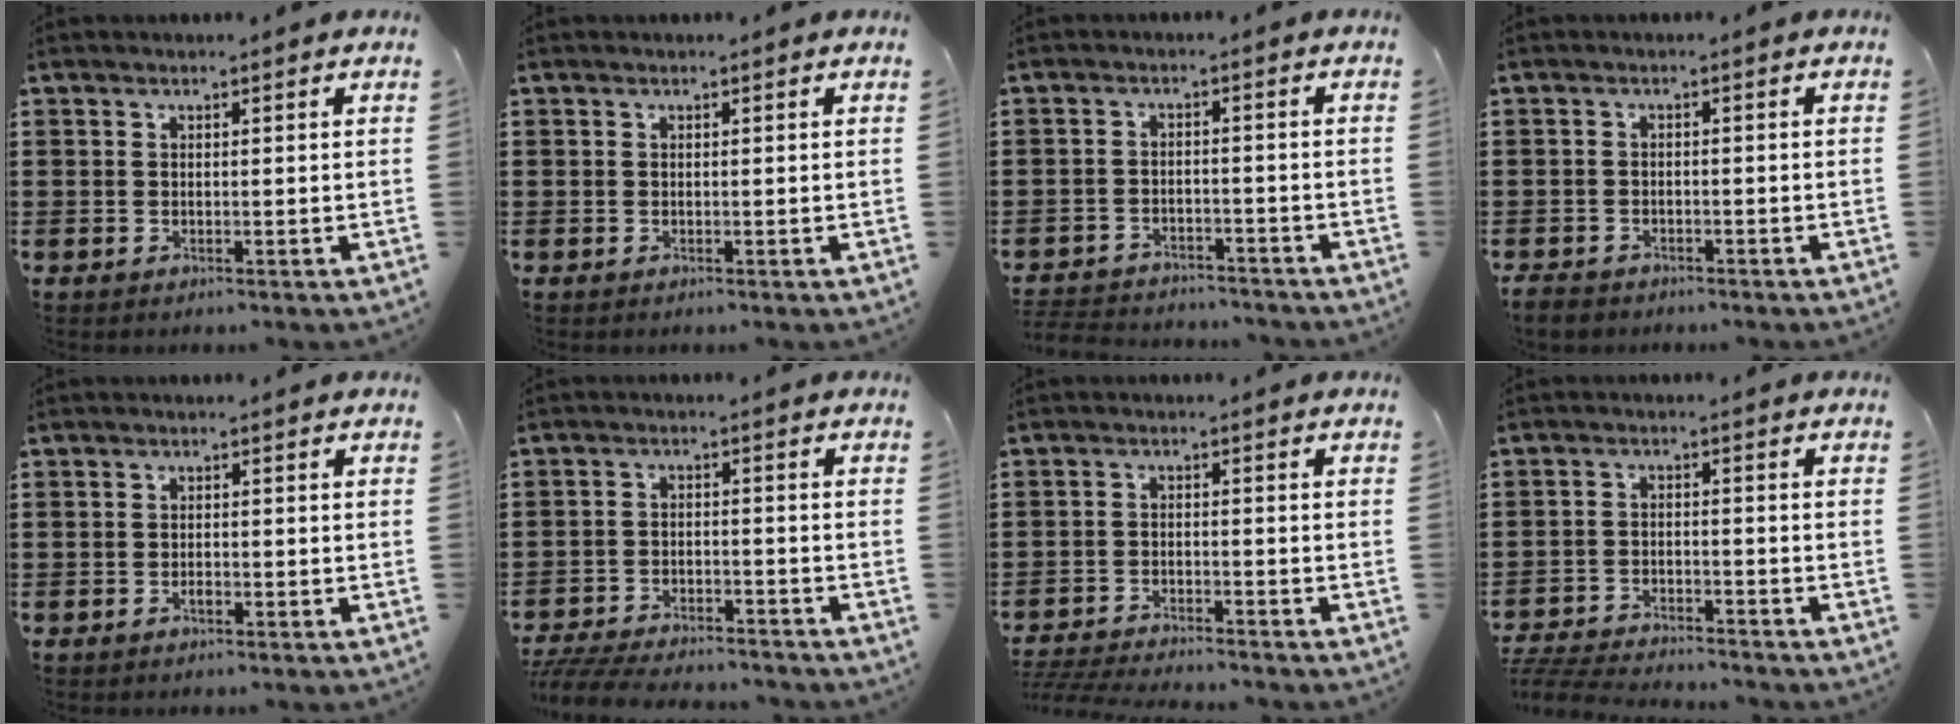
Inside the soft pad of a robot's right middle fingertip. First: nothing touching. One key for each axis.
{"total": 0.0}
{"total": 3.4, "fx": -3.3, "fy": 0.6, "fz": 0.0, "tx": -0.005, "ty": 0.001, "tz": -0.072}
{"total": 2.1, "fx": -1.9, "fy": 0.8, "fz": 0.4, "tx": -0.018, "ty": 0.001, "tz": -0.043}
{"total": 1.0, "fx": -0.7, "fy": 0.5, "fz": 0.5, "tx": -0.012, "ty": 0.000, "tz": -0.014}
{"total": 5.7, "fx": -5.6, "fy": 0.7, "fz": 1.1, "tx": -0.026, "ty": 0.005, "tz": -0.111}
{"total": 3.7, "fx": -3.7, "fy": 0.1, "fz": 0.4, "tx": -0.017, "ty": -0.002, "tz": -0.080}
{"total": 5.0, "fx": -4.9, "fy": 0.5, "fz": 0.7, "tx": -0.023, "ty": 0.002, "tz": -0.103}